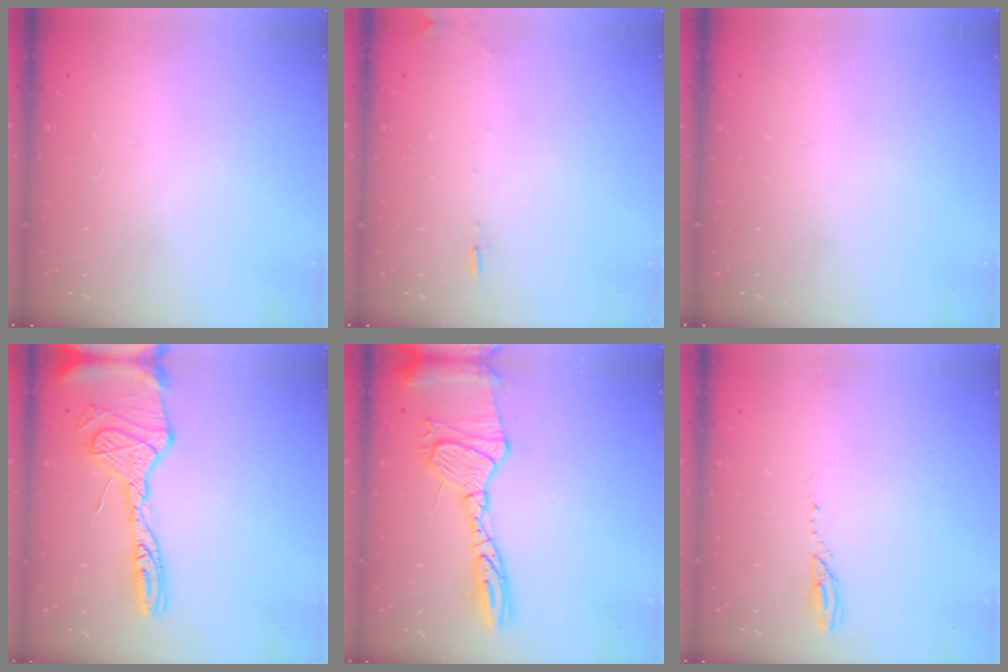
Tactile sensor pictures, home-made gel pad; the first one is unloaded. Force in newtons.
{"total": 5.6, "press": 5.3, "slide": 1.8}
{"total": 0.0}
{"total": 17.8, "press": 17.7, "slide": 1.7}
{"total": 17.8, "press": 17.7, "slide": 1.5}
{"total": 2.4, "press": 2.4, "slide": 0.3}